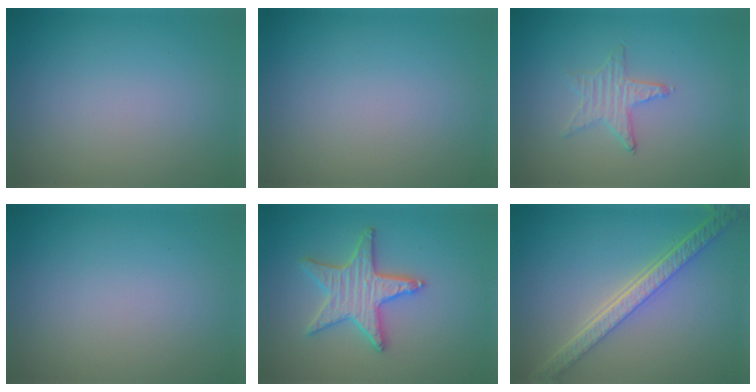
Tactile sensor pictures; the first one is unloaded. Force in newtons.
{"total": 0.0}
{"total": 1.2, "press": 1.2, "slide": 0.1}
{"total": 0.0}
{"total": 4.2, "press": 4.1, "slide": 0.8}
{"total": 5.7, "press": 4.3, "slide": 3.7}